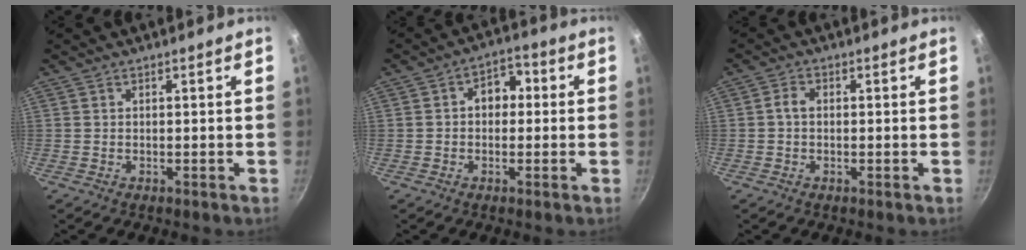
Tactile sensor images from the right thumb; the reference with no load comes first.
{"total": 5.9, "force": [0.4, 4.5, 3.9], "torque": [-0.015, 0.018, -0.005]}
{"total": 2.1, "force": [0.0, 1.5, 1.5], "torque": [-0.025, 0.008, -0.004]}